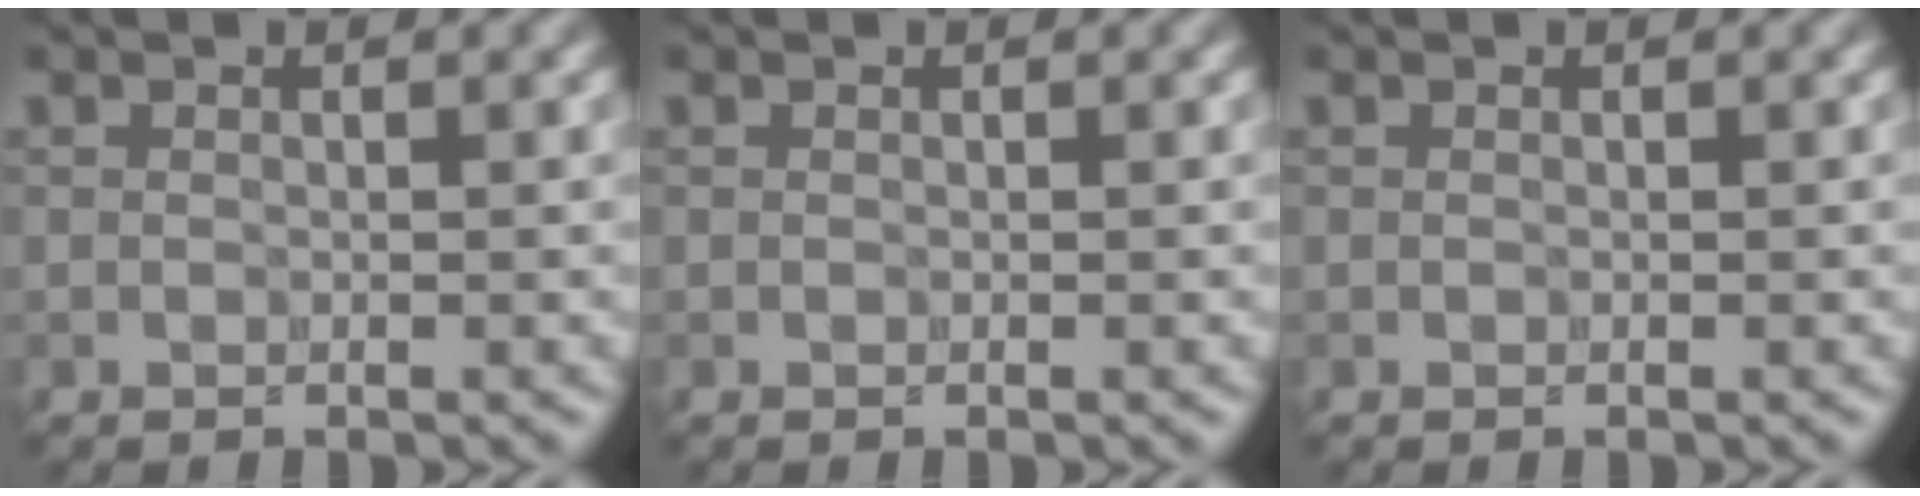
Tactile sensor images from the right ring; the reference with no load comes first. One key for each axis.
{"total": 0.0}
{"total": 0.0}